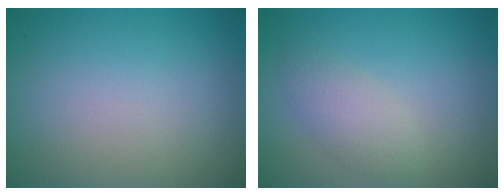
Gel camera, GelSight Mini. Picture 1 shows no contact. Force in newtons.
{"total": 2.4, "press": 2.4, "slide": 0.1}